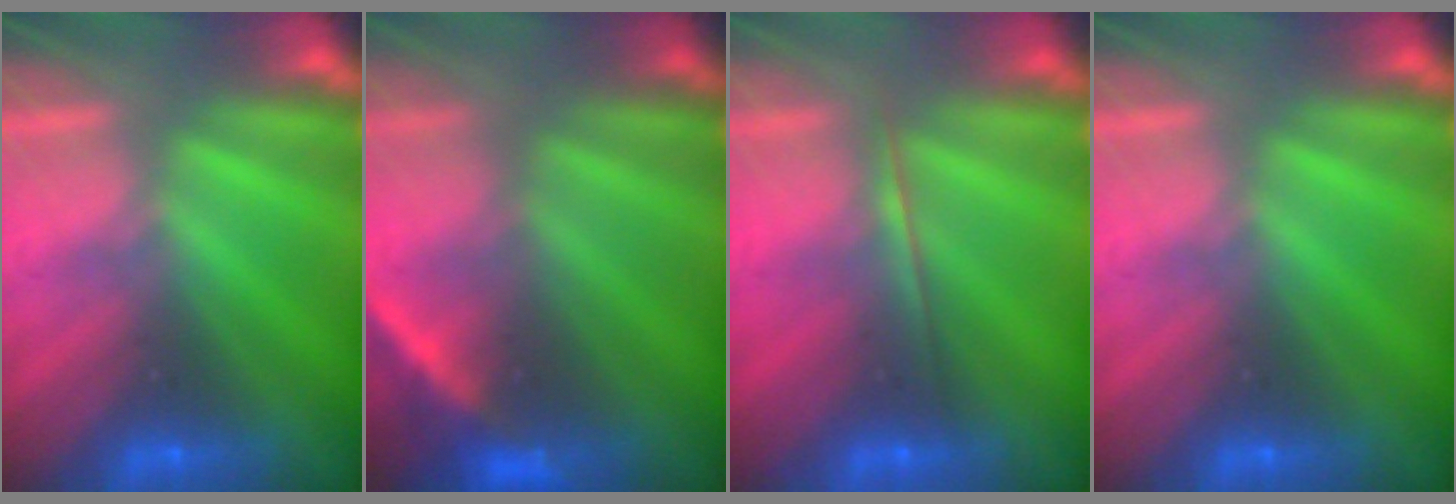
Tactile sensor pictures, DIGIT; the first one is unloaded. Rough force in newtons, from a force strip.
{"total": 2.2}
{"total": 1.7}
{"total": 0.0}